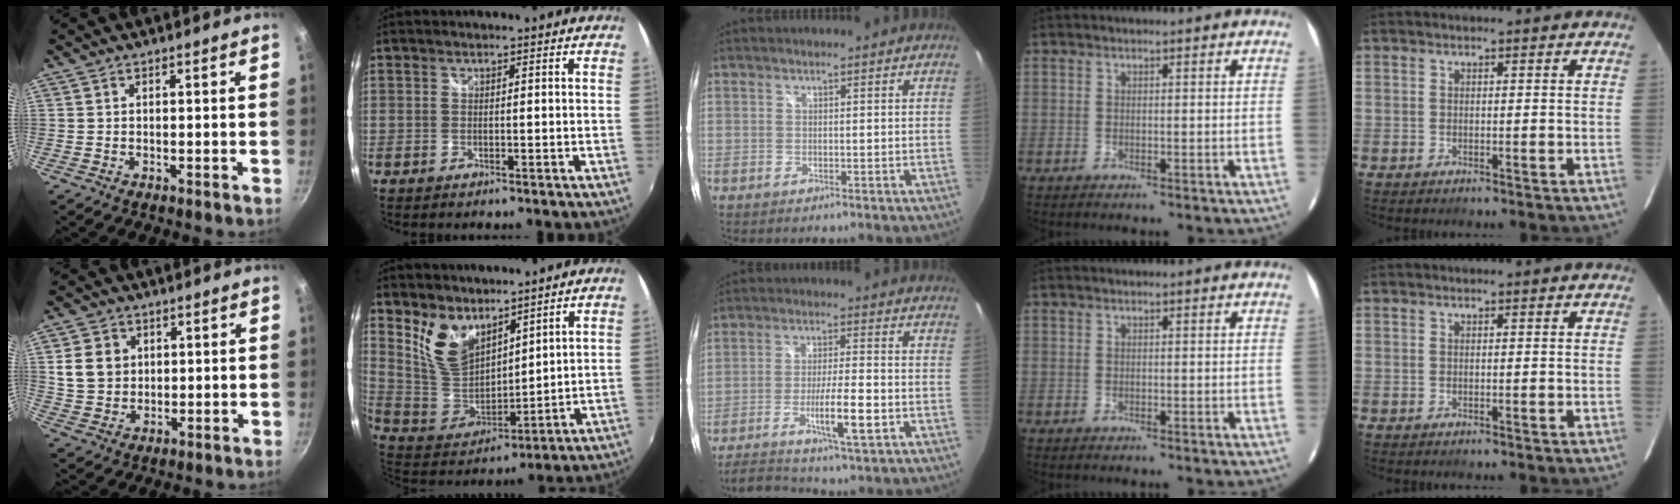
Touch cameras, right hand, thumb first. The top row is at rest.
{"thumb": {"total": 7.5, "force": [1.8, 6.3, 3.6], "torque": [-0.044, -0.002, 0.036]}, "index": {"total": 11.2, "force": [7.5, 6.2, 5.6], "torque": [-0.112, -0.002, 0.163]}, "middle": {"total": 10.2, "force": [-5.9, 1.6, 8.2], "torque": [-0.166, -0.007, -0.100]}}